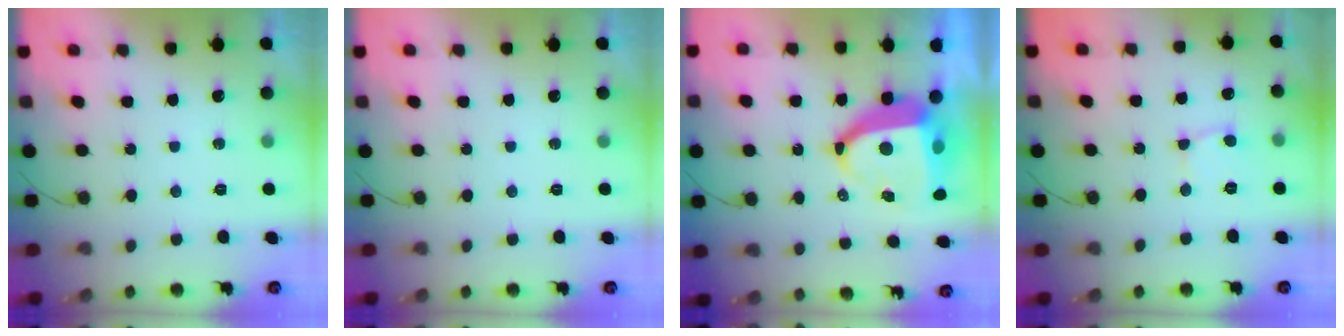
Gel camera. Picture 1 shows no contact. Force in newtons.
{"total": 0.0}
{"total": 13.0, "press": 12.9, "slide": 1.6}
{"total": 2.9, "press": 2.9, "slide": 0.2}